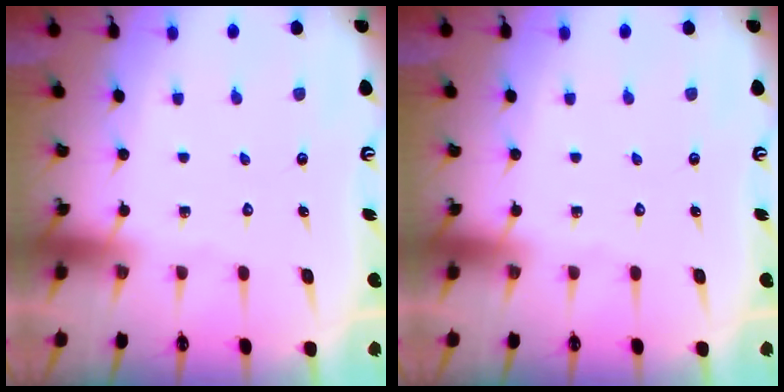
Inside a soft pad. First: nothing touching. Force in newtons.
{"total": 0.0}